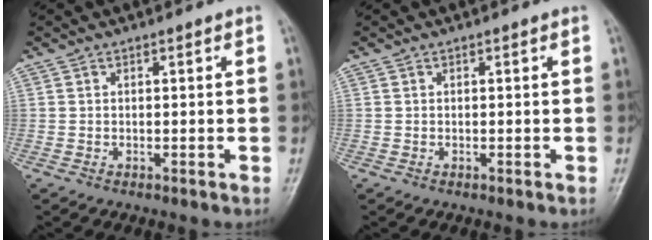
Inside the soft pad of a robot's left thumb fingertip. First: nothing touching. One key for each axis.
{"total": 0.0}